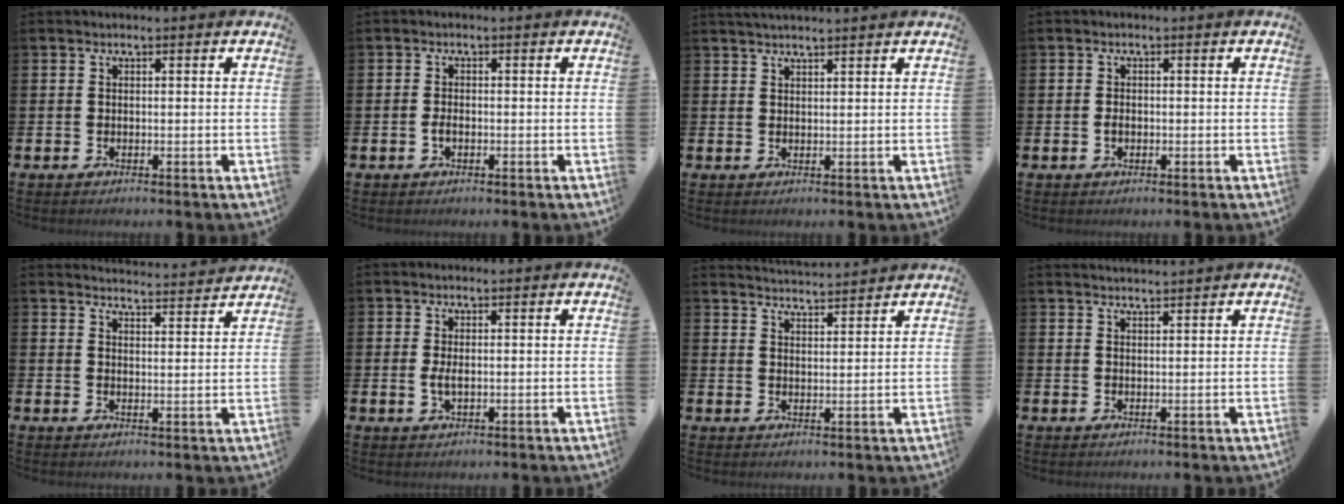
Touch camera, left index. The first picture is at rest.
{"total": 1.3, "force": [-0.5, 0.8, 1.0], "torque": [-0.018, 0.003, -0.010]}
{"total": 1.9, "force": [1.9, -0.1, 0.4], "torque": [-0.009, -0.005, 0.035]}
{"total": 1.2, "force": [-0.3, 0.8, 0.8], "torque": [-0.014, 0.005, -0.007]}
{"total": 4.0, "force": [4.0, -0.1, 0.1], "torque": [0.000, -0.033, 0.068]}
{"total": 1.8, "force": [0.1, 0.8, 1.6], "torque": [-0.032, 0.003, 0.000]}
{"total": 3.9, "force": [3.9, -0.1, -0.1], "torque": [-0.008, -0.026, 0.072]}
{"total": 1.7, "force": [1.7, -0.1, 0.0], "torque": [-0.003, -0.007, 0.032]}